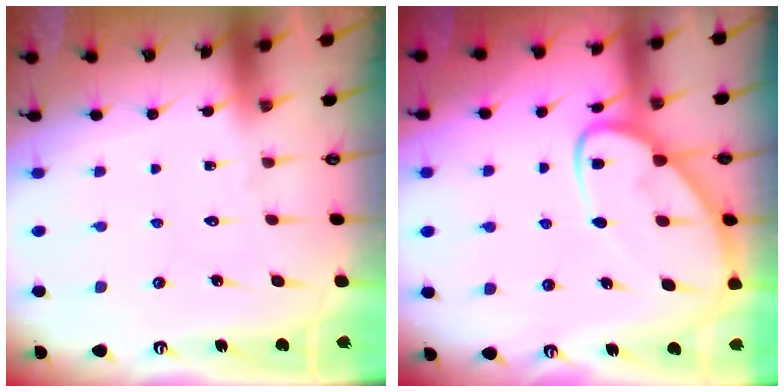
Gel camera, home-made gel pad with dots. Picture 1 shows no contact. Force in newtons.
{"total": 10.3, "press": 10.2, "slide": 0.9}